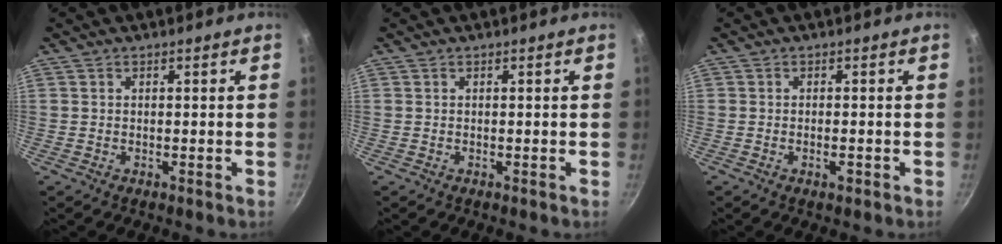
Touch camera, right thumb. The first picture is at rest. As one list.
[{"total": 0.0}, {"total": 1.7, "force": [-0.8, 0.6, 1.4], "torque": [-0.026, 0.002, -0.015]}]